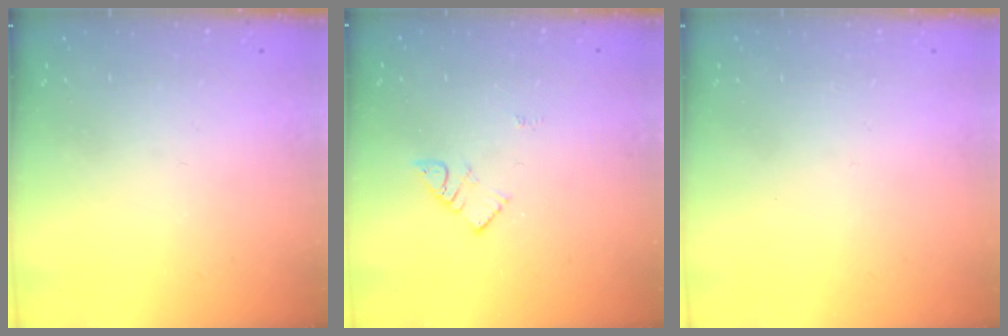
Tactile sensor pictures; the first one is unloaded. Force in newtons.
{"total": 3.5, "press": 3.5, "slide": 0.5}
{"total": 1.7, "press": 1.7, "slide": 0.1}